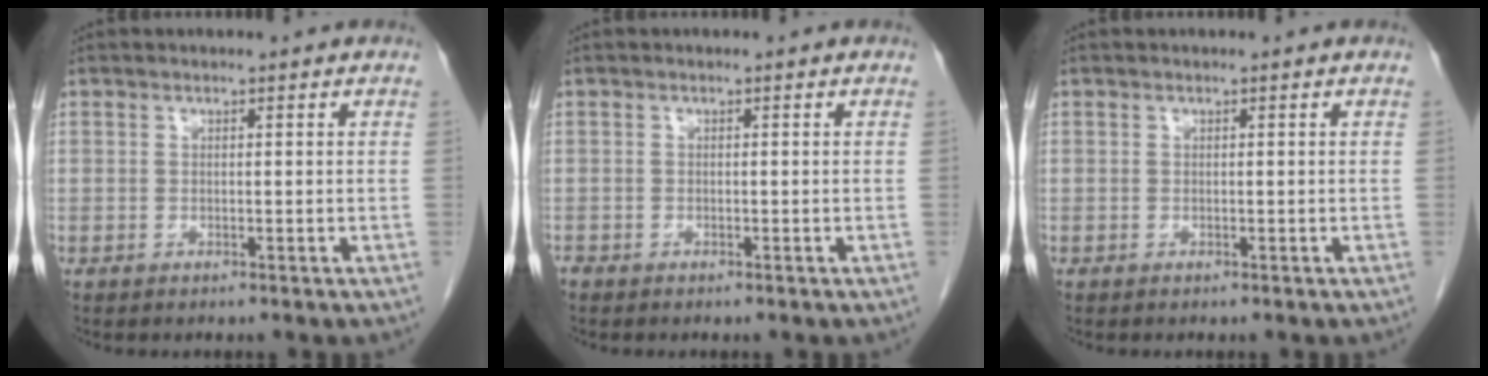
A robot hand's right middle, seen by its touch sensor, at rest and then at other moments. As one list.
[{"total": 0.7, "force": [-0.6, 0.4, 0.1], "torque": [-0.007, 0.000, -0.013]}, {"total": 0.0}]